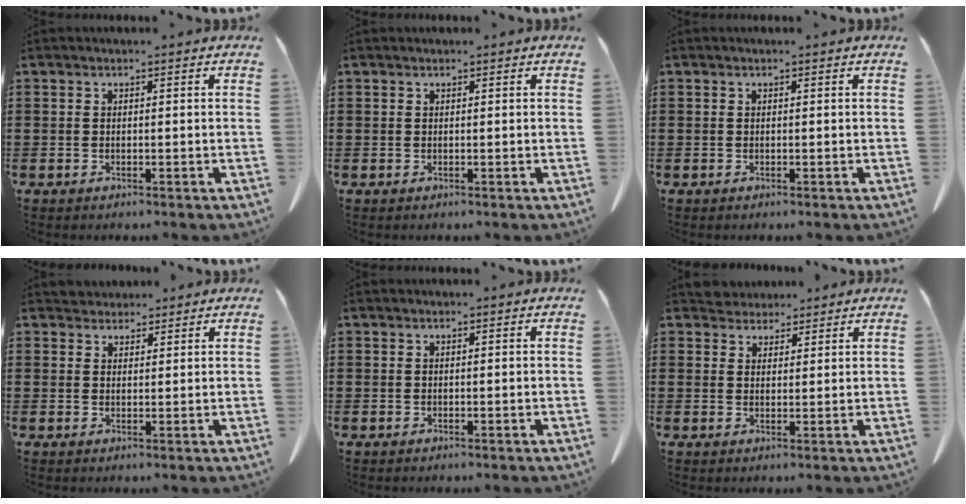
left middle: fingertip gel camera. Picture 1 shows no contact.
{"total": 0.0}
{"total": 0.0}
{"total": 2.3, "force": [2.2, 0.7, -0.2], "torque": [0.006, -0.004, 0.042]}
{"total": 0.0}
{"total": 3.2, "force": [3.0, 1.0, -0.2], "torque": [-0.006, -0.004, 0.059]}